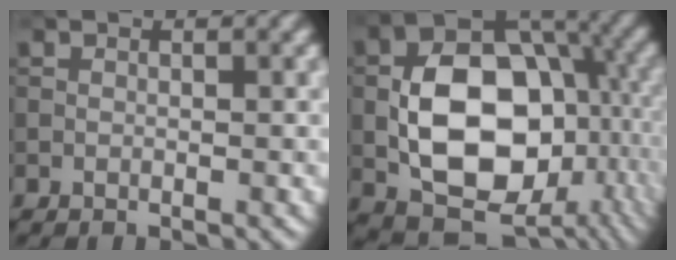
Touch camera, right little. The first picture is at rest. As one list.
[{"total": 13.8, "force": [-2.3, 9.0, 10.3], "torque": [-0.171, -0.005, -0.043]}]